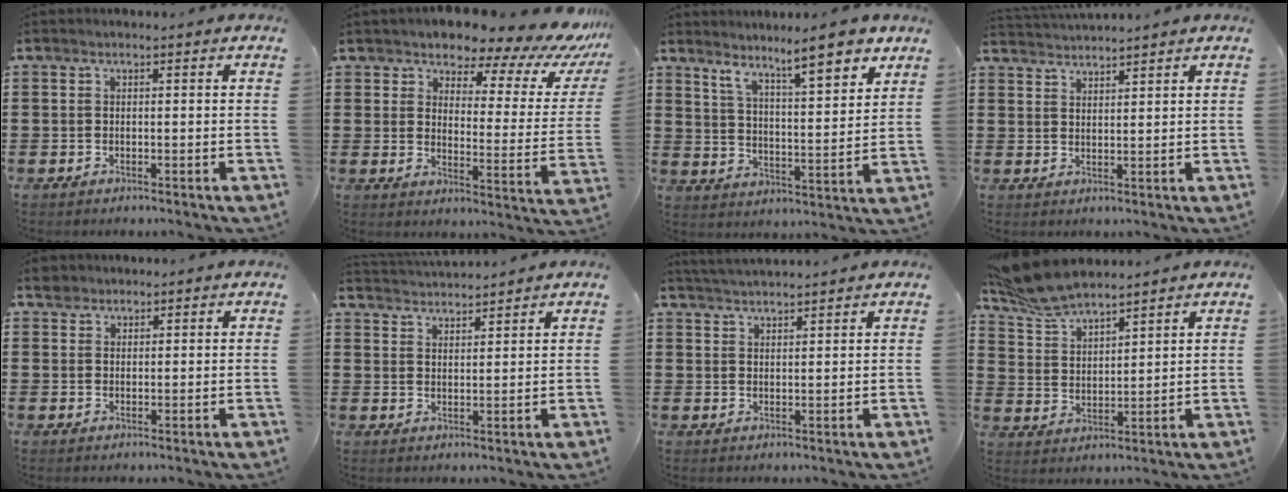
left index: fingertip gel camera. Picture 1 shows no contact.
{"total": 6.8, "force": [5.8, 2.5, 2.5], "torque": [-0.057, -0.041, 0.095]}
{"total": 8.6, "force": [7.4, 0.9, 4.4], "torque": [-0.075, -0.044, 0.122]}
{"total": 2.5, "force": [2.5, -0.3, -0.5], "torque": [0.000, -0.009, 0.048]}
{"total": 2.1, "force": [1.7, 1.2, 0.1], "torque": [0.000, 0.002, 0.032]}
{"total": 3.1, "force": [3.1, -0.2, -0.4], "torque": [-0.003, -0.013, 0.056]}
{"total": 2.8, "force": [2.7, -0.4, 0.0], "torque": [-0.008, -0.008, 0.052]}
{"total": 8.2, "force": [7.5, 1.9, 2.8], "torque": [-0.086, -0.020, 0.140]}